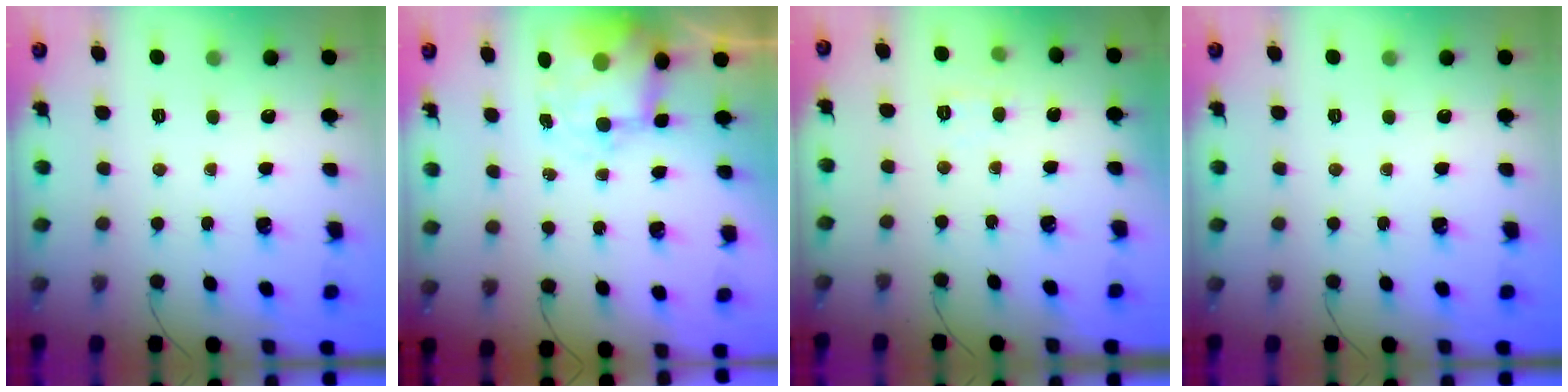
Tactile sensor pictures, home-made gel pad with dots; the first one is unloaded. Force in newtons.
{"total": 7.6, "press": 7.5, "slide": 1.3}
{"total": 4.2, "press": 4.0, "slide": 1.2}
{"total": 0.0}